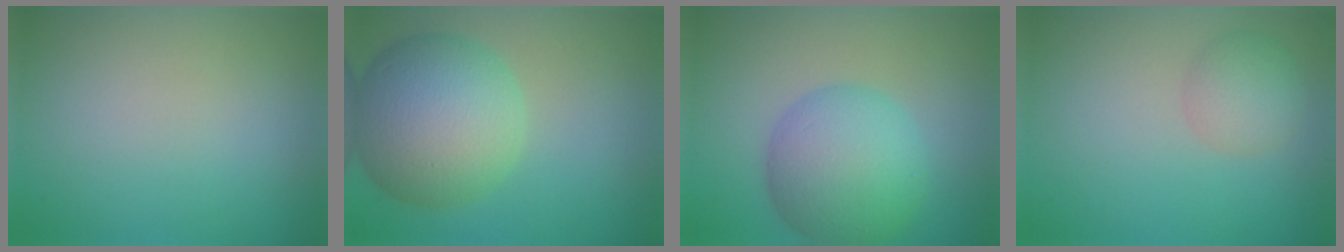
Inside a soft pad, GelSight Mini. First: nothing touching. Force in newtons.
{"total": 10.5, "press": 10.5, "slide": 0.4}
{"total": 8.0, "press": 8.0, "slide": 0.2}
{"total": 2.8, "press": 2.8, "slide": 0.1}